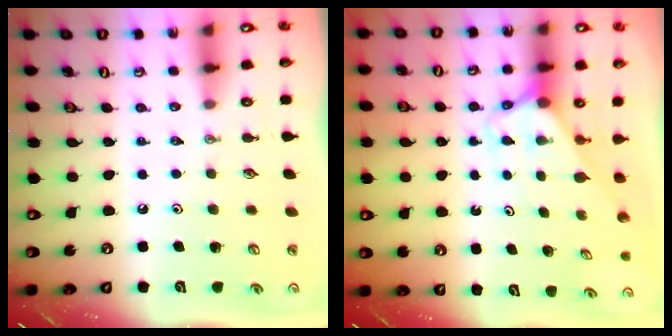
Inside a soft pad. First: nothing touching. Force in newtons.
{"total": 2.6, "press": 2.6, "slide": 0.2}